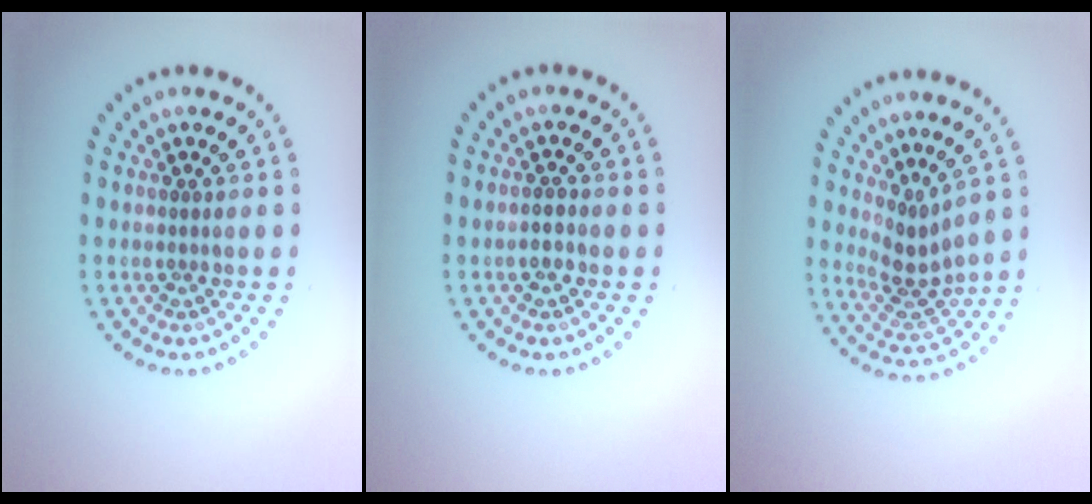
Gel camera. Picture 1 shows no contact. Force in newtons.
{"total": 1.1, "press": 1.1, "slide": 0.4}
{"total": 3.0, "press": 2.2, "slide": 2.0}